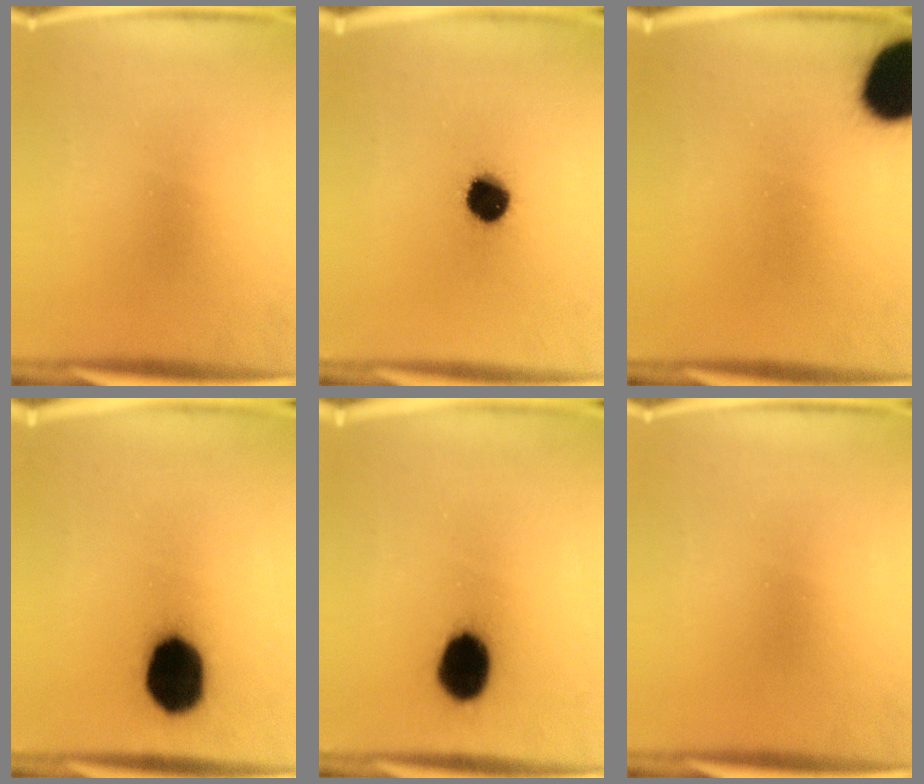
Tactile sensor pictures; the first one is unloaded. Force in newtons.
{"total": 10.0}
{"total": 18.1}
{"total": 17.6}
{"total": 12.7}
{"total": 0.0}